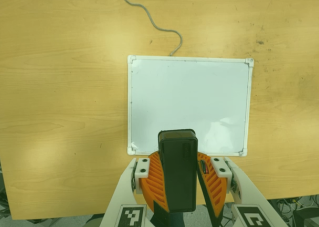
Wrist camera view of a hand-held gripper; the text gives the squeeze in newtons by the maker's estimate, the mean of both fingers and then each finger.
{"total": 9.6, "left": 9.7, "right": 9.5}